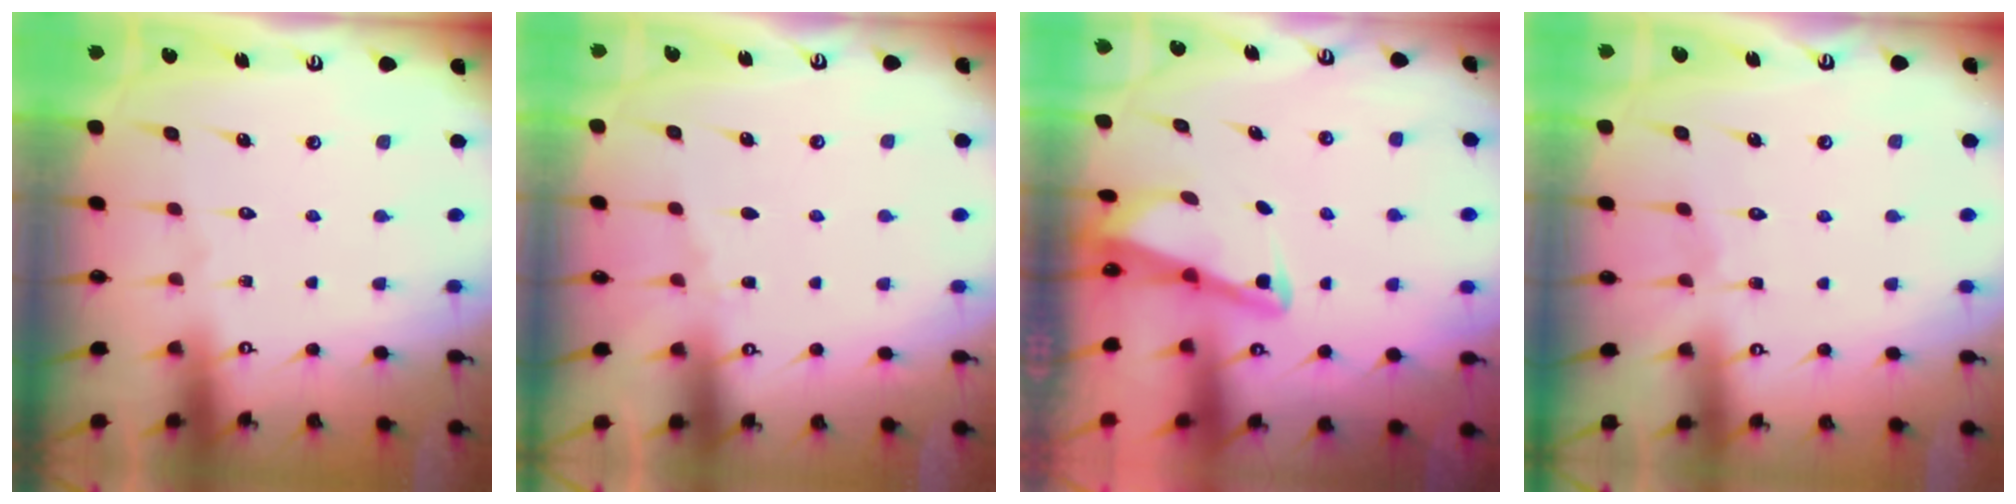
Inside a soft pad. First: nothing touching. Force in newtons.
{"total": 2.7, "press": 2.7, "slide": 0.4}
{"total": 2.9, "press": 2.9, "slide": 0.3}
{"total": 2.6, "press": 2.5, "slide": 0.3}